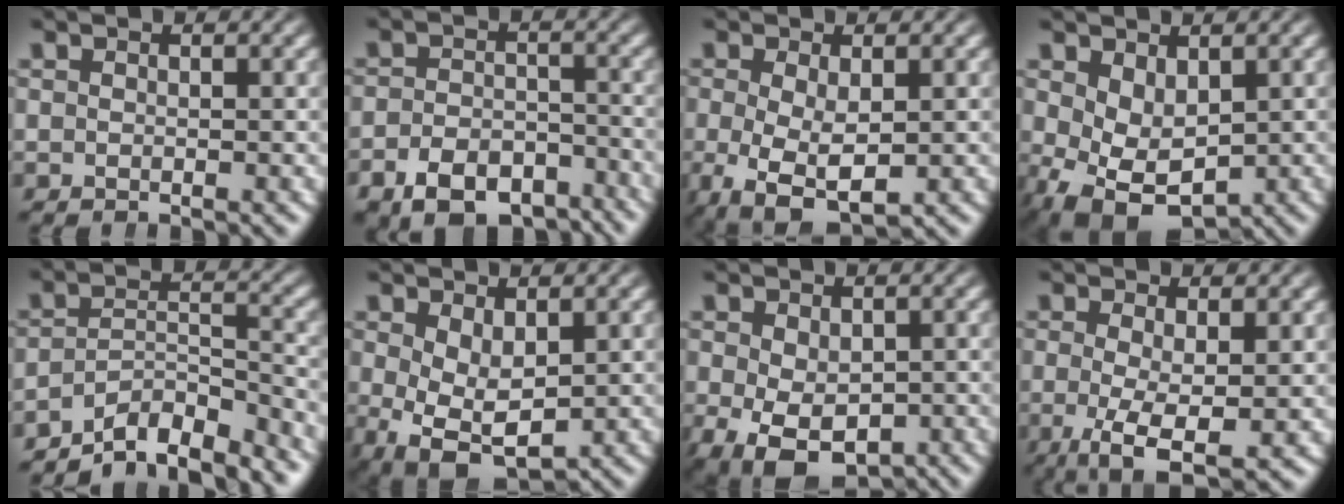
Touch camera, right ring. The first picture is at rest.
{"total": 7.2, "force": [-5.7, 3.9, 2.3], "torque": [-0.028, -0.023, -0.089]}
{"total": 7.8, "force": [-4.0, 4.6, 4.8], "torque": [-0.115, -0.063, -0.036]}
{"total": 8.8, "force": [-3.8, 6.1, 5.0], "torque": [-0.120, -0.066, -0.039]}
{"total": 9.4, "force": [-7.8, 3.8, 3.6], "torque": [-0.065, -0.040, -0.113]}
{"total": 7.0, "force": [-3.0, 4.8, 4.2], "torque": [-0.095, -0.060, -0.023]}
{"total": 7.6, "force": [-4.2, 4.5, 4.5], "torque": [-0.102, -0.058, -0.036]}
{"total": 6.2, "force": [-3.0, 2.5, 4.8], "torque": [-0.110, -0.054, -0.025]}